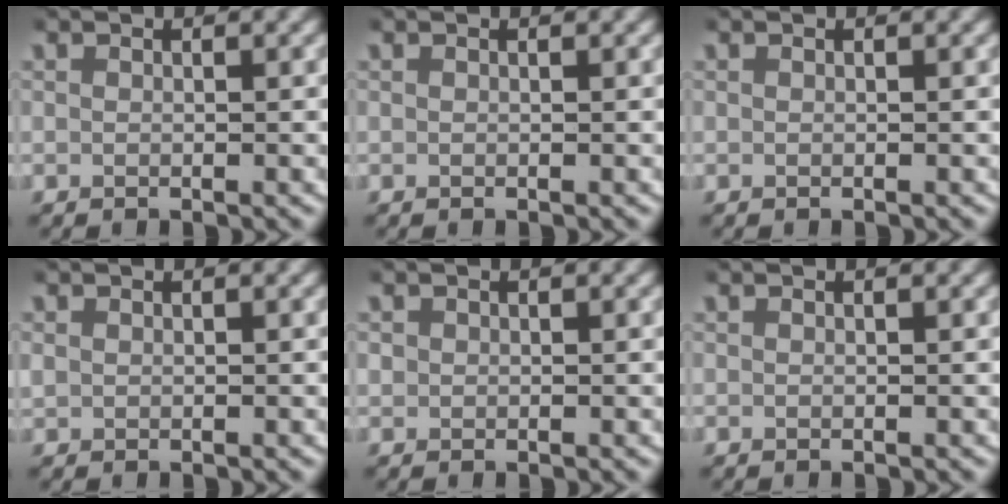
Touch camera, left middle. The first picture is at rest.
{"total": 0.0}
{"total": 0.0}
{"total": 0.9, "force": [0.2, 0.8, 0.3], "torque": [-0.013, 0.001, 0.005]}
{"total": 1.0, "force": [0.1, 0.9, 0.2], "torque": [-0.011, -0.002, 0.003]}
{"total": 0.0}